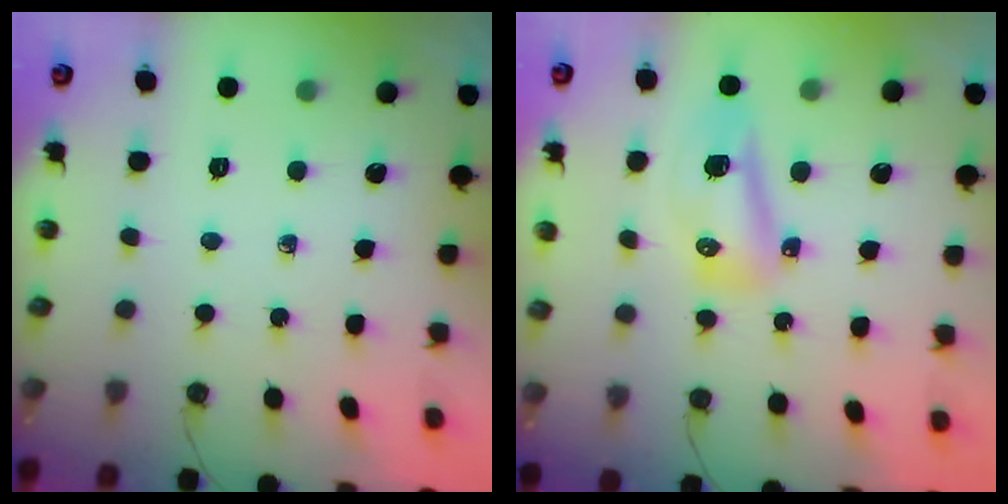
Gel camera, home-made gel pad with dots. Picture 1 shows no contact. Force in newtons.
{"total": 14.9, "press": 10.5, "slide": 10.6}